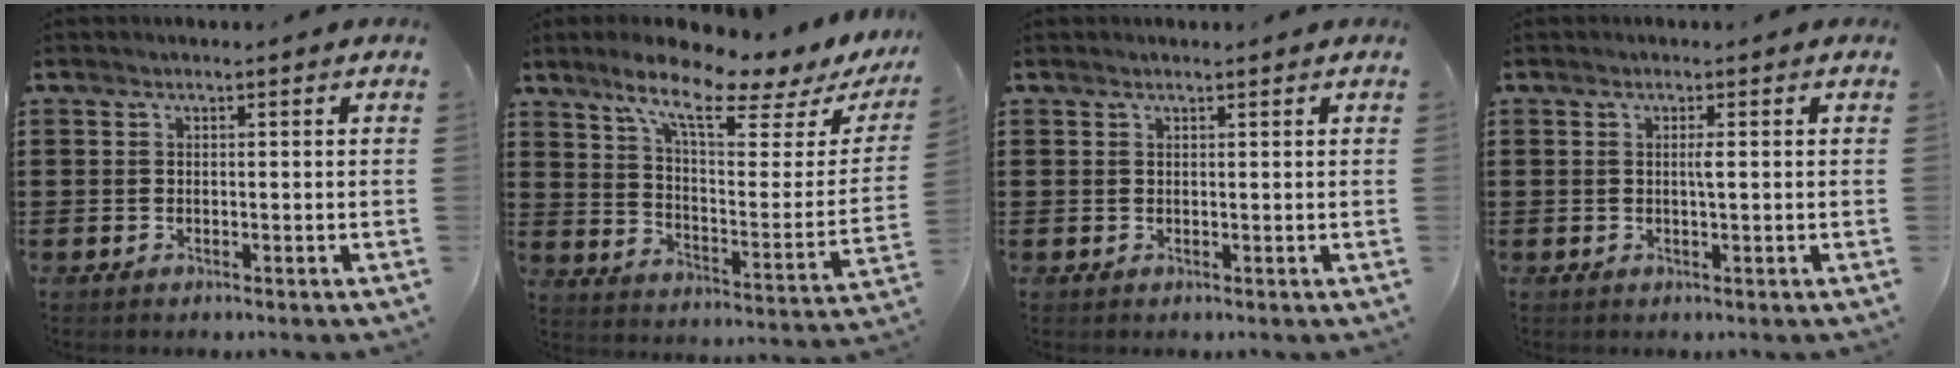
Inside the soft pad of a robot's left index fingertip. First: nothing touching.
{"total": 11.0, "force": [8.4, 1.3, 7.0], "torque": [-0.152, -0.049, 0.137]}
{"total": 0.7, "force": [0.5, 0.0, 0.4], "torque": [-0.008, 0.000, 0.011]}
{"total": 1.3, "force": [0.3, 0.0, 1.3], "torque": [-0.025, -0.002, 0.004]}